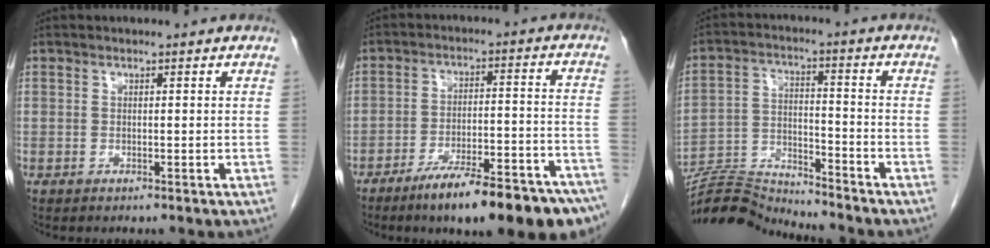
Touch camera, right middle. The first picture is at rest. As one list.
[{"total": 18.7, "force": [-14.2, 3.1, 11.8], "torque": [-0.110, 0.028, -0.212]}, {"total": 10.7, "force": [-10.7, -0.5, 0.4], "torque": [-0.012, 0.016, -0.200]}]